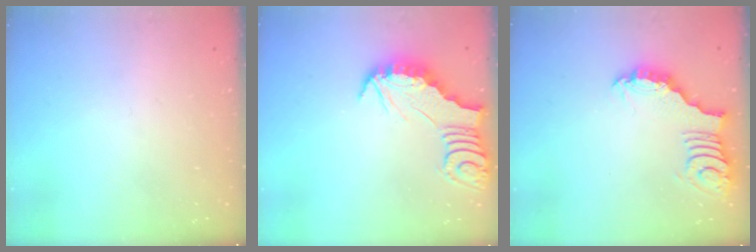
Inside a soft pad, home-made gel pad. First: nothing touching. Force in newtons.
{"total": 2.8, "press": 2.8, "slide": 0.2}
{"total": 3.2, "press": 3.2, "slide": 0.1}